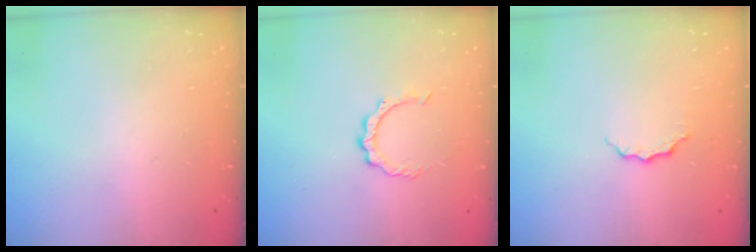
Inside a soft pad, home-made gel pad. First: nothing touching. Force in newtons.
{"total": 4.6, "press": 4.6, "slide": 0.2}
{"total": 5.0, "press": 5.0, "slide": 0.5}